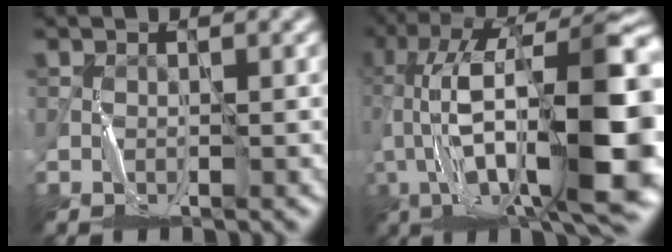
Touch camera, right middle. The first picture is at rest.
{"total": 17.1, "force": [-1.0, 6.0, 16.0], "torque": [-0.279, 0.043, -0.023]}